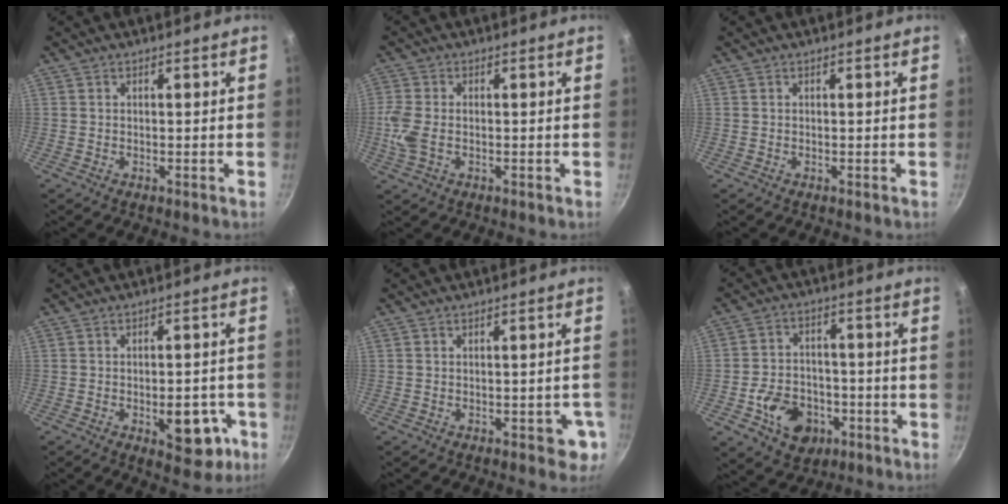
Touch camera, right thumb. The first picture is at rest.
{"total": 5.7, "force": [-0.8, 3.4, 4.5], "torque": [-0.109, -0.001, -0.019]}
{"total": 0.0}
{"total": 9.8, "force": [-3.3, 5.1, 7.6], "torque": [-0.064, 0.016, -0.035]}
{"total": 4.3, "force": [-1.4, 2.4, 3.2], "torque": [-0.010, 0.014, -0.013]}
{"total": 11.8, "force": [-4.6, 8.8, 6.3], "torque": [-0.077, 0.038, -0.067]}